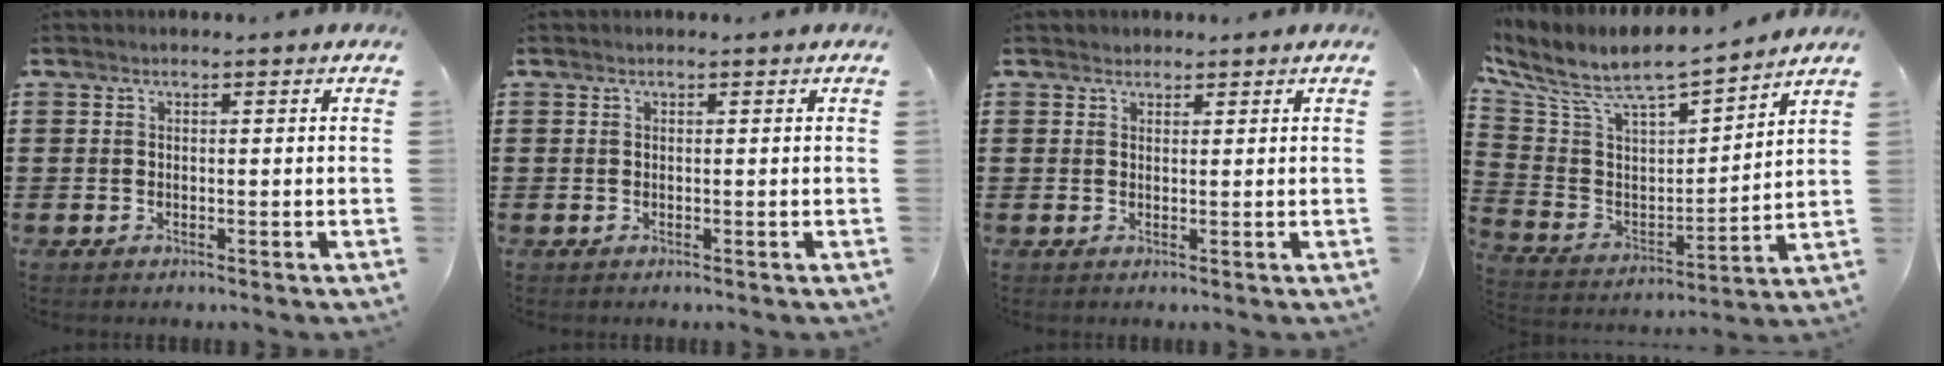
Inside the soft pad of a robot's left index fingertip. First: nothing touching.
{"total": 0.0}
{"total": 1.2, "force": [1.0, 0.6, -0.1], "torque": [-0.001, 0.003, 0.020]}
{"total": 7.2, "force": [5.8, 2.3, 3.6], "torque": [-0.102, -0.051, 0.092]}